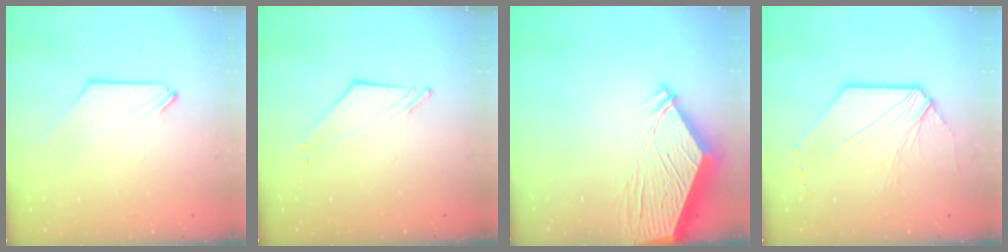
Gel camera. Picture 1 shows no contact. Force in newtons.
{"total": 3.6, "press": 3.6, "slide": 0.4}
{"total": 10.5, "press": 10.5, "slide": 1.4}
{"total": 6.6, "press": 6.5, "slide": 0.8}